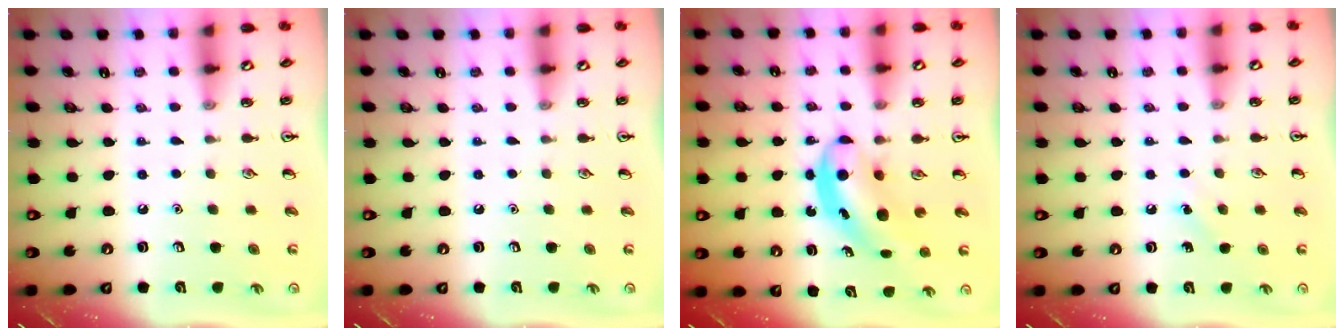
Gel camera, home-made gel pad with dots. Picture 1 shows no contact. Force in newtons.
{"total": 0.0}
{"total": 6.6, "press": 6.5, "slide": 0.8}
{"total": 3.7, "press": 3.5, "slide": 1.3}